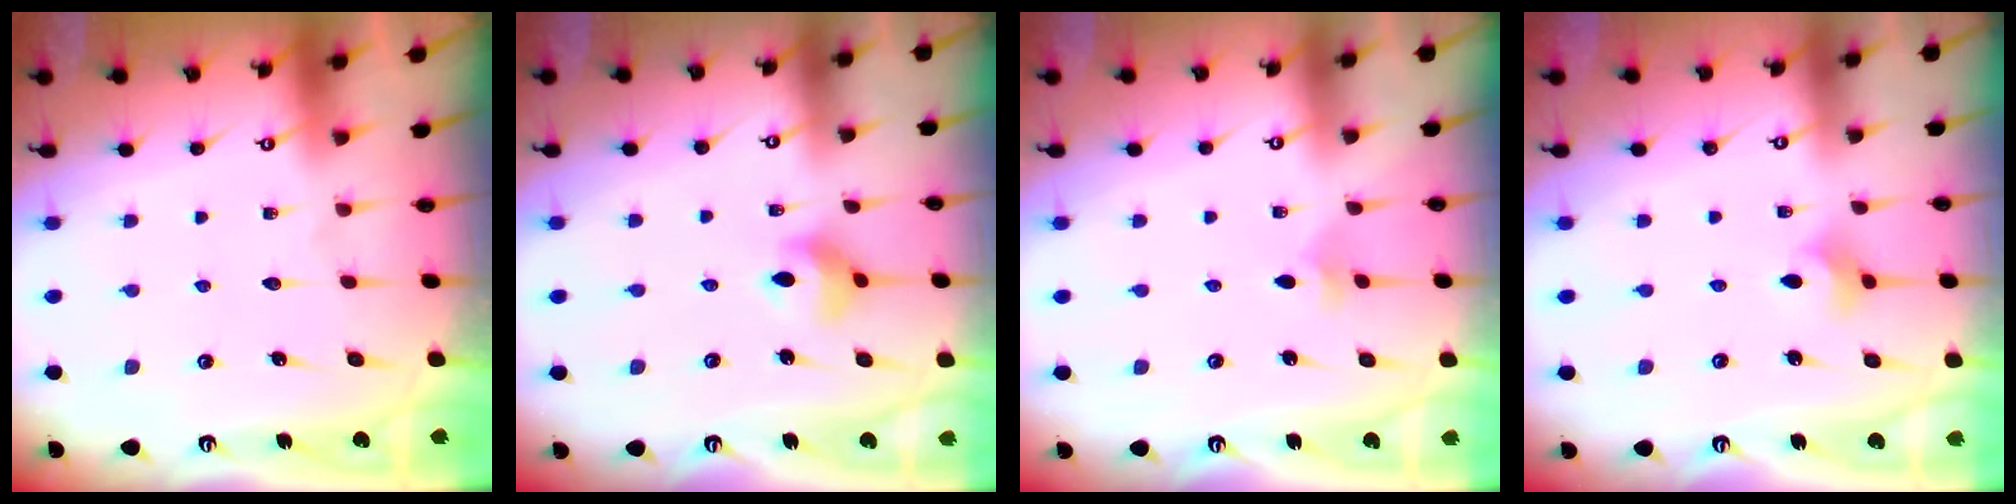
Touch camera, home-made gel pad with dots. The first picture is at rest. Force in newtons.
{"total": 7.2, "press": 6.9, "slide": 2.0}
{"total": 2.4, "press": 2.3, "slide": 0.6}
{"total": 4.2, "press": 4.1, "slide": 0.8}